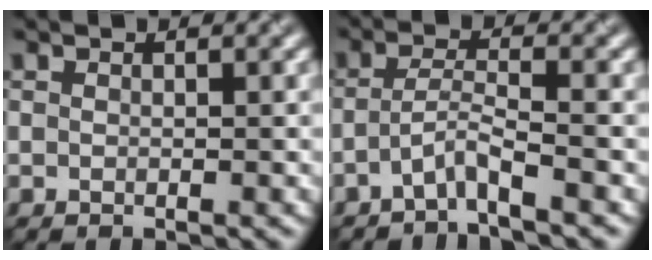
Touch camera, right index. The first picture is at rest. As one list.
[{"total": 2.7, "force": [-2.2, -0.1, 1.6], "torque": [-0.031, 0.011, -0.044]}]